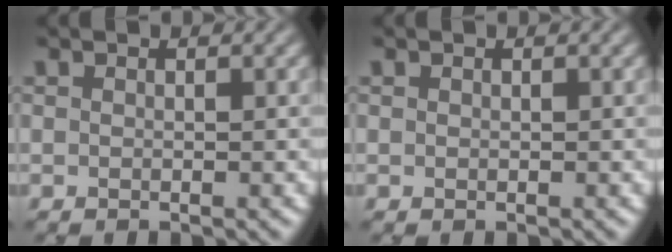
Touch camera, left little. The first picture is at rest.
{"total": 0.0}